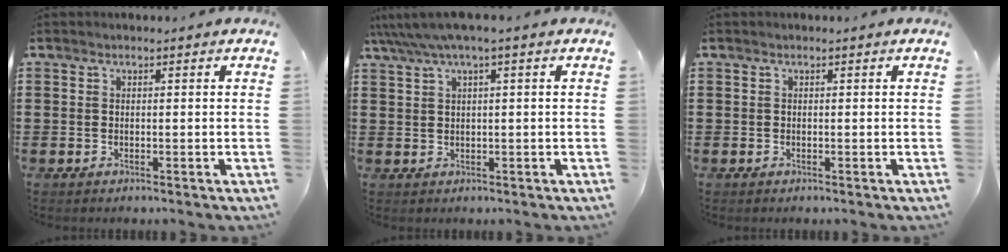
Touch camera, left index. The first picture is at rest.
{"total": 2.6, "force": [1.0, 0.0, 2.5], "torque": [-0.055, -0.003, 0.013]}
{"total": 0.0}